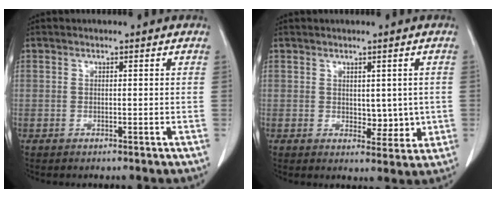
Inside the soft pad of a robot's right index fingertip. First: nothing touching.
{"total": 4.1, "force": [0.2, 2.4, 3.3], "torque": [-0.034, -0.007, 0.013]}